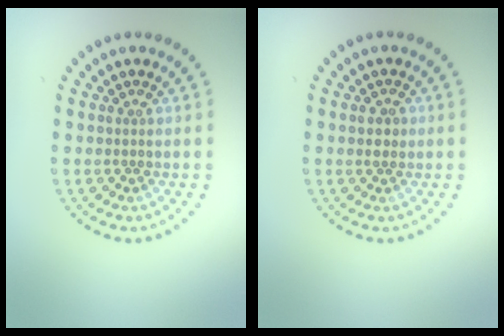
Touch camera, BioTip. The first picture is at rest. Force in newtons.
{"total": 1.4, "press": 1.3, "slide": 0.1}